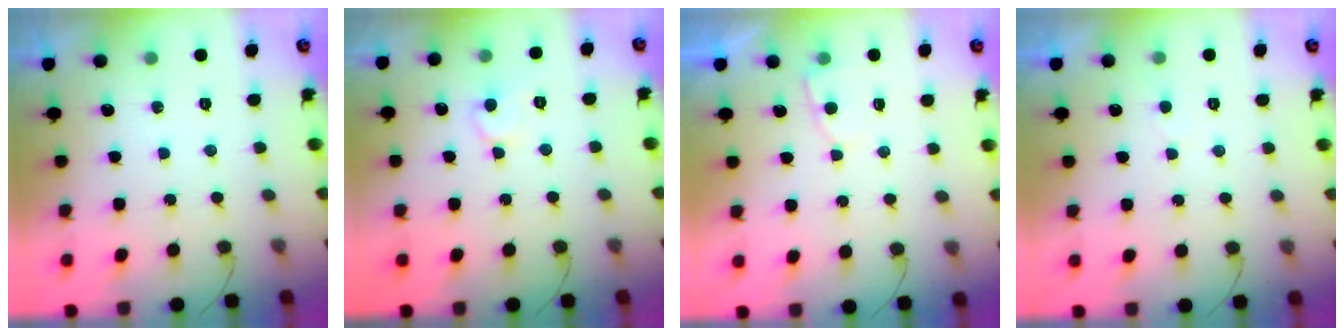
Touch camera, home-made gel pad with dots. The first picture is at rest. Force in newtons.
{"total": 6.5, "press": 6.5, "slide": 0.5}
{"total": 2.7, "press": 2.7, "slide": 0.3}
{"total": 2.2, "press": 2.2, "slide": 0.2}